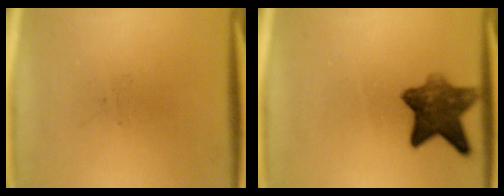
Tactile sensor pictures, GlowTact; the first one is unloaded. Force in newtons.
{"total": 8.2}